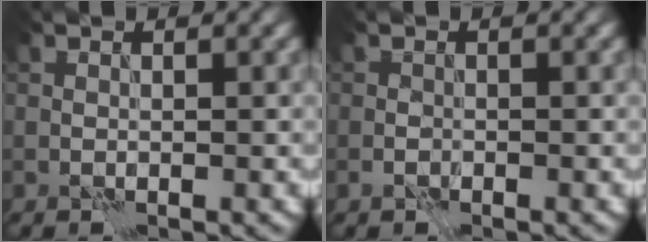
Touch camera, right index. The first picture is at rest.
{"total": 0.7, "force": [-0.5, 0.5, 0.2], "torque": [-0.002, 0.000, -0.010]}